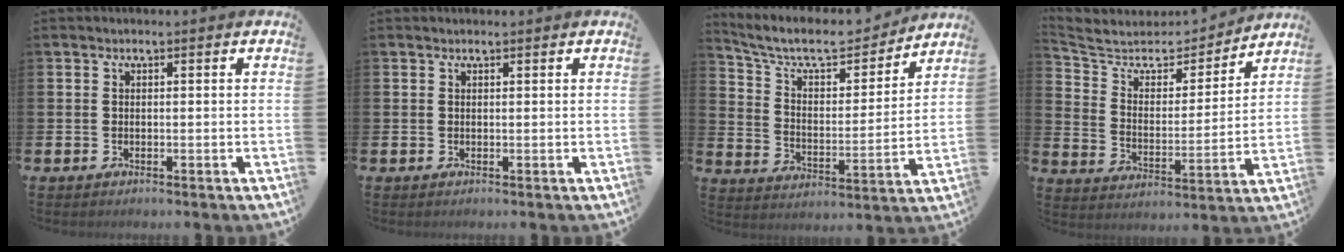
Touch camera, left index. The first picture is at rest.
{"total": 0.0}
{"total": 8.8, "force": [7.6, 3.1, 3.3], "torque": [-0.088, -0.056, 0.125]}
{"total": 5.8, "force": [4.9, 2.6, 1.3], "torque": [-0.063, -0.047, 0.077]}